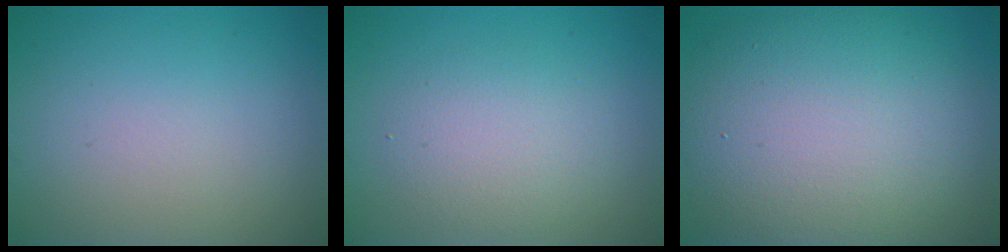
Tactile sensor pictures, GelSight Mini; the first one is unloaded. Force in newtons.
{"total": 3.2, "press": 3.2, "slide": 0.1}
{"total": 12.8, "press": 12.7, "slide": 0.8}